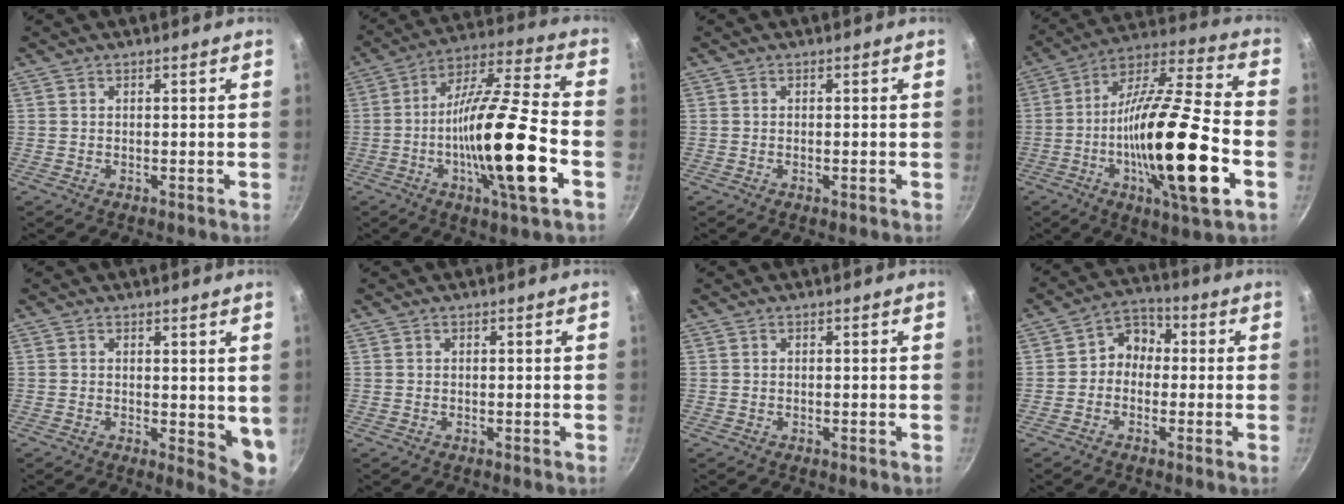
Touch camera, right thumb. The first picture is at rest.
{"total": 21.2, "force": [-5.6, 3.9, 20.1], "torque": [-0.338, 0.031, -0.107]}
{"total": 0.8, "force": [-0.3, 0.3, 0.7], "torque": [-0.012, 0.001, -0.005]}
{"total": 25.8, "force": [-6.6, 5.9, 24.2], "torque": [-0.413, 0.025, -0.120]}
{"total": 5.8, "force": [1.2, 2.7, 5.0], "torque": [-0.058, -0.020, 0.017]}
{"total": 0.0}
{"total": 0.0}
{"total": 6.0, "force": [-0.4, 5.1, 3.2], "torque": [-0.015, 0.023, -0.027]}